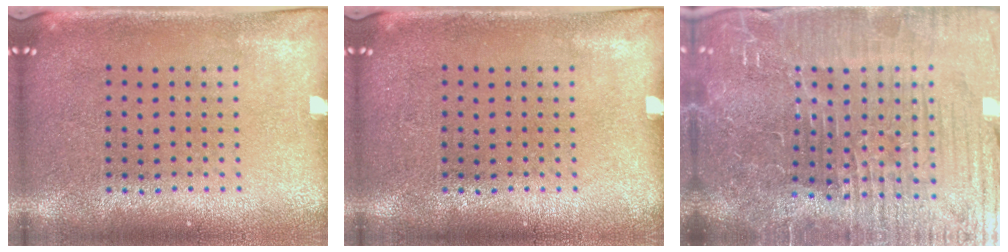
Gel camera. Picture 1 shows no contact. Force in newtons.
{"total": 0.0}
{"total": 7.5, "press": 6.7, "slide": 3.4}